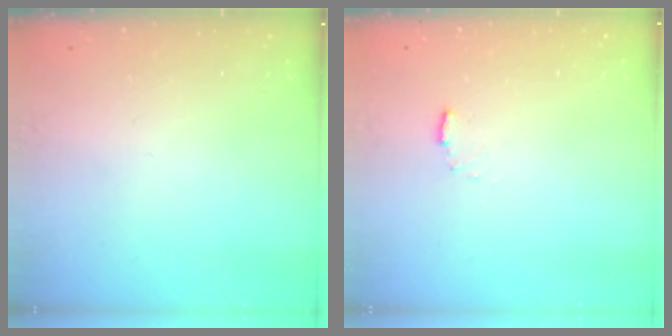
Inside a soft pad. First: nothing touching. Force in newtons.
{"total": 2.9, "press": 2.9, "slide": 0.5}